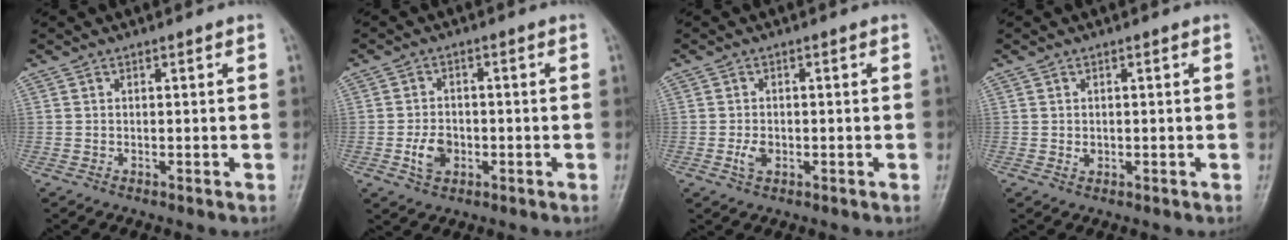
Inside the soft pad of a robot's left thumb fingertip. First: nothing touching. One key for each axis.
{"total": 5.0, "fx": -1.4, "fy": 3.7, "fz": 3.1, "tx": -0.045, "ty": 0.007, "tz": -0.025}
{"total": 2.6, "fx": -0.7, "fy": 1.8, "fz": 1.8, "tx": -0.033, "ty": 0.000, "tz": -0.012}
{"total": 1.2, "fx": 0.0, "fy": 0.9, "fz": 0.7, "tx": -0.009, "ty": 0.000, "tz": 0.003}